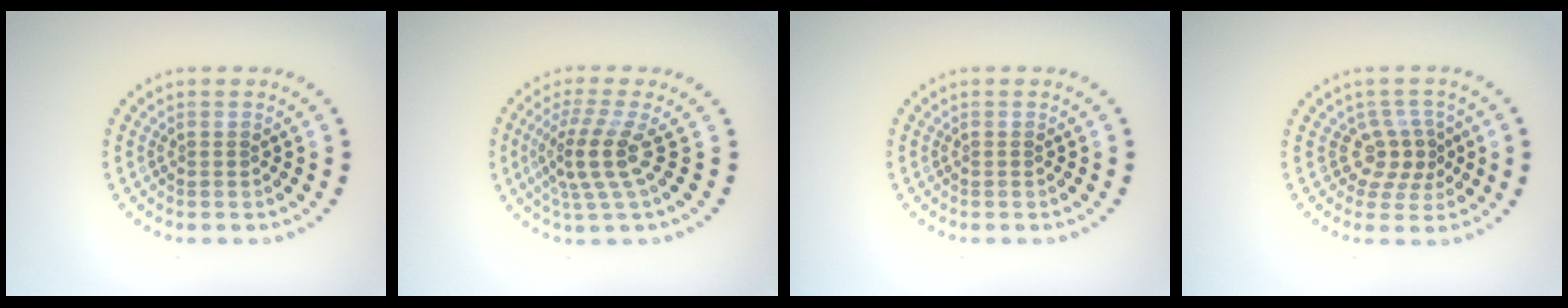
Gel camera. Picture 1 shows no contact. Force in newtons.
{"total": 3.8, "press": 2.7, "slide": 2.7}
{"total": 0.0}
{"total": 2.8, "press": 2.1, "slide": 1.9}